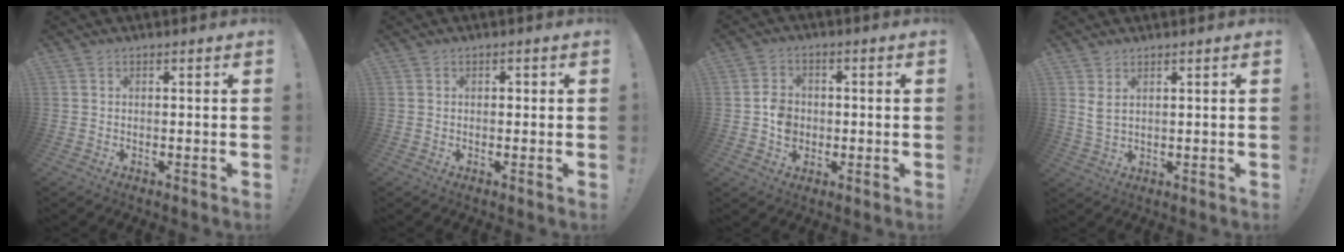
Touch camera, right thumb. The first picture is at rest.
{"total": 0.9, "force": [-0.2, 0.8, 0.2], "torque": [-0.004, 0.003, -0.006]}
{"total": 6.8, "force": [-1.2, 5.8, 3.2], "torque": [-0.041, 0.019, -0.014]}
{"total": 3.2, "force": [1.6, 1.3, 2.4], "torque": [-0.047, -0.004, 0.031]}